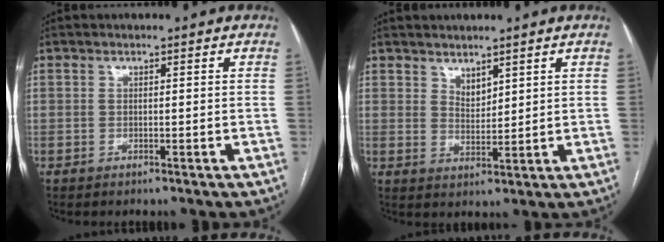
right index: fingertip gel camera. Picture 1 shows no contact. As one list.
[{"total": 2.8, "force": [2.2, 1.2, 1.2], "torque": [-0.022, -0.007, 0.050]}]